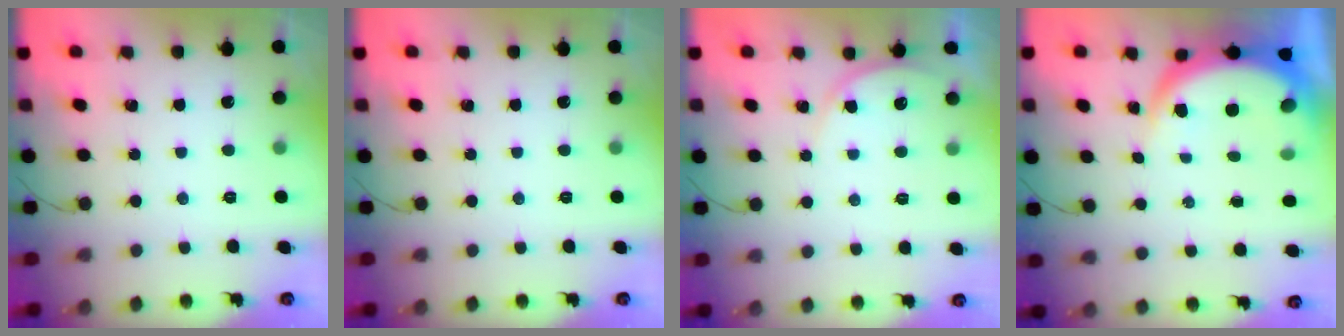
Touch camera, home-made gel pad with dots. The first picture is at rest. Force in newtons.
{"total": 0.0}
{"total": 4.6, "press": 4.2, "slide": 1.8}
{"total": 7.1, "press": 7.0, "slide": 1.0}